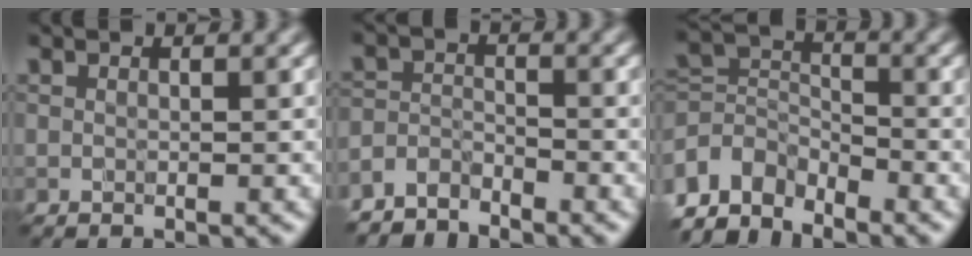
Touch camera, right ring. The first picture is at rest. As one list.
[{"total": 3.1, "force": [-3.0, 0.8, 0.1], "torque": [0.001, 0.001, -0.068]}, {"total": 4.7, "force": [-3.7, 2.5, 1.5], "torque": [-0.023, 0.000, -0.081]}]